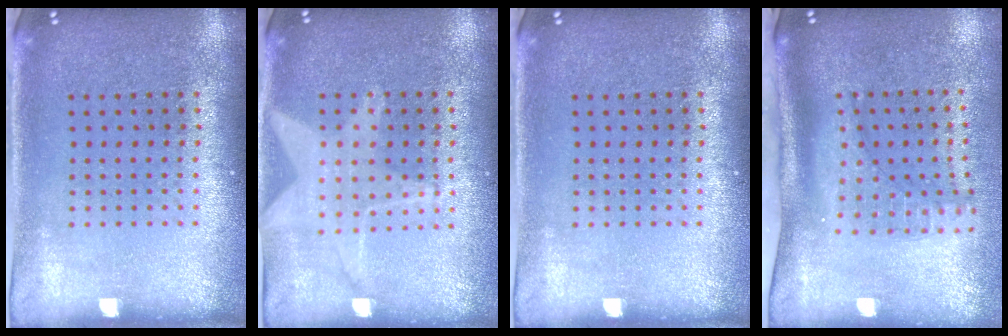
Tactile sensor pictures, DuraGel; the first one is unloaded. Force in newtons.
{"total": 1.3, "press": 1.3, "slide": 0.2}
{"total": 0.0}
{"total": 2.3, "press": 1.6, "slide": 1.6}